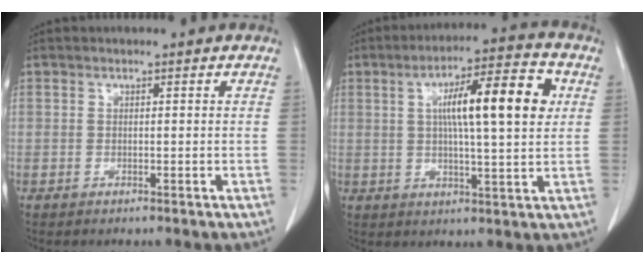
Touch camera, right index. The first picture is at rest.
{"total": 13.4, "force": [3.2, 2.0, 12.9], "torque": [-0.200, 0.023, 0.045]}